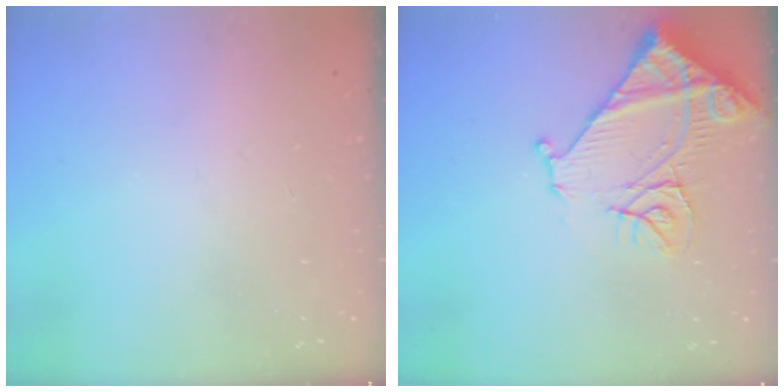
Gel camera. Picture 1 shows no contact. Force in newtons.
{"total": 14.4, "press": 14.3, "slide": 1.7}